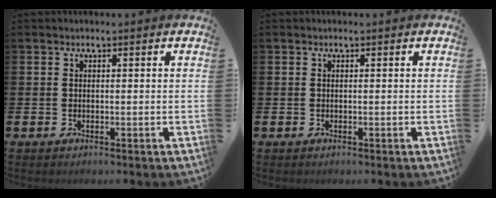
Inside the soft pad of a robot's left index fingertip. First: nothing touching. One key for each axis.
{"total": 0.0}